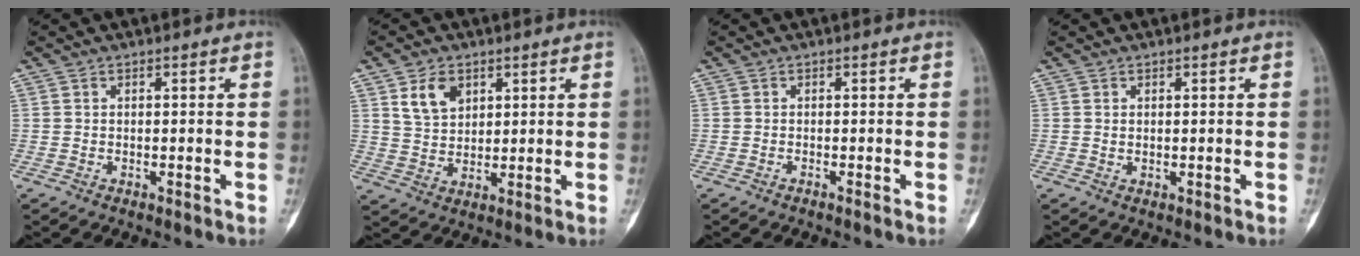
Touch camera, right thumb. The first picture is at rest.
{"total": 6.6, "force": [3.3, 4.4, 3.6], "torque": [-0.046, -0.018, 0.067]}
{"total": 0.0}
{"total": 0.6, "force": [0.4, 0.2, 0.4], "torque": [-0.002, -0.003, 0.007]}